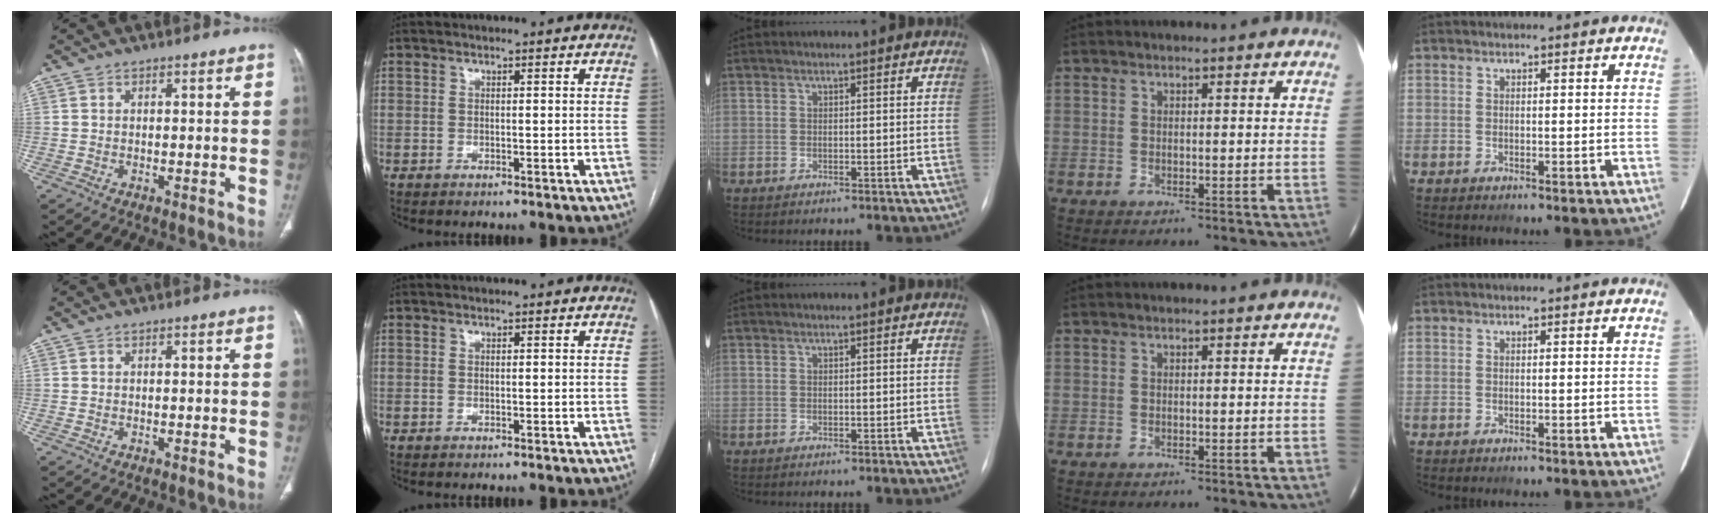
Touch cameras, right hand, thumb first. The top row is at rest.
{}